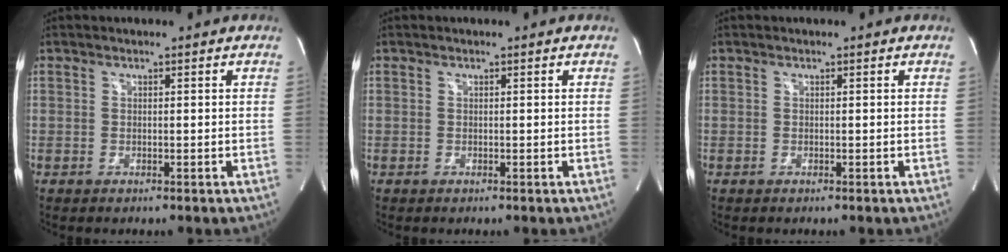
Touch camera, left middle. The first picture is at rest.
{"total": 0.0}
{"total": 0.0}